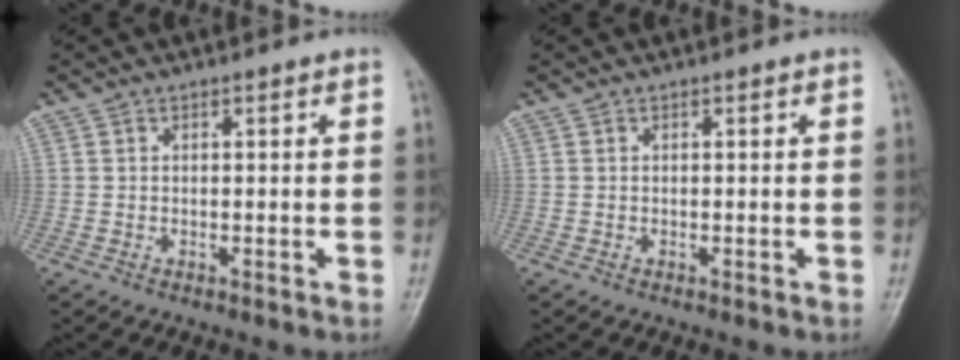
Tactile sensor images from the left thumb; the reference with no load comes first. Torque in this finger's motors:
{"motor_torque": [0.00, 0.00, -0.03, 0.02, 0.00]}